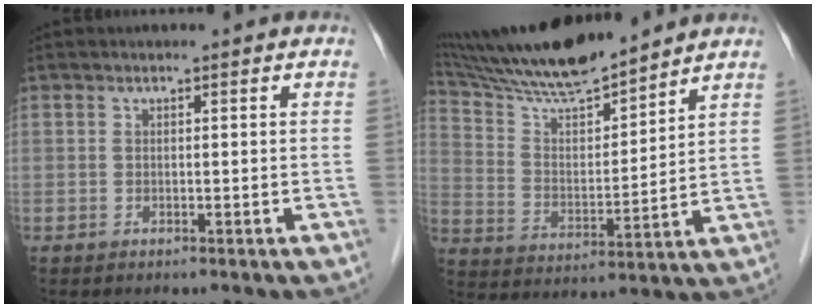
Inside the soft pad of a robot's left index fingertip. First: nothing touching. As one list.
[{"total": 14.9, "force": [13.6, 1.1, 6.1], "torque": [-0.115, 0.005, 0.249]}]